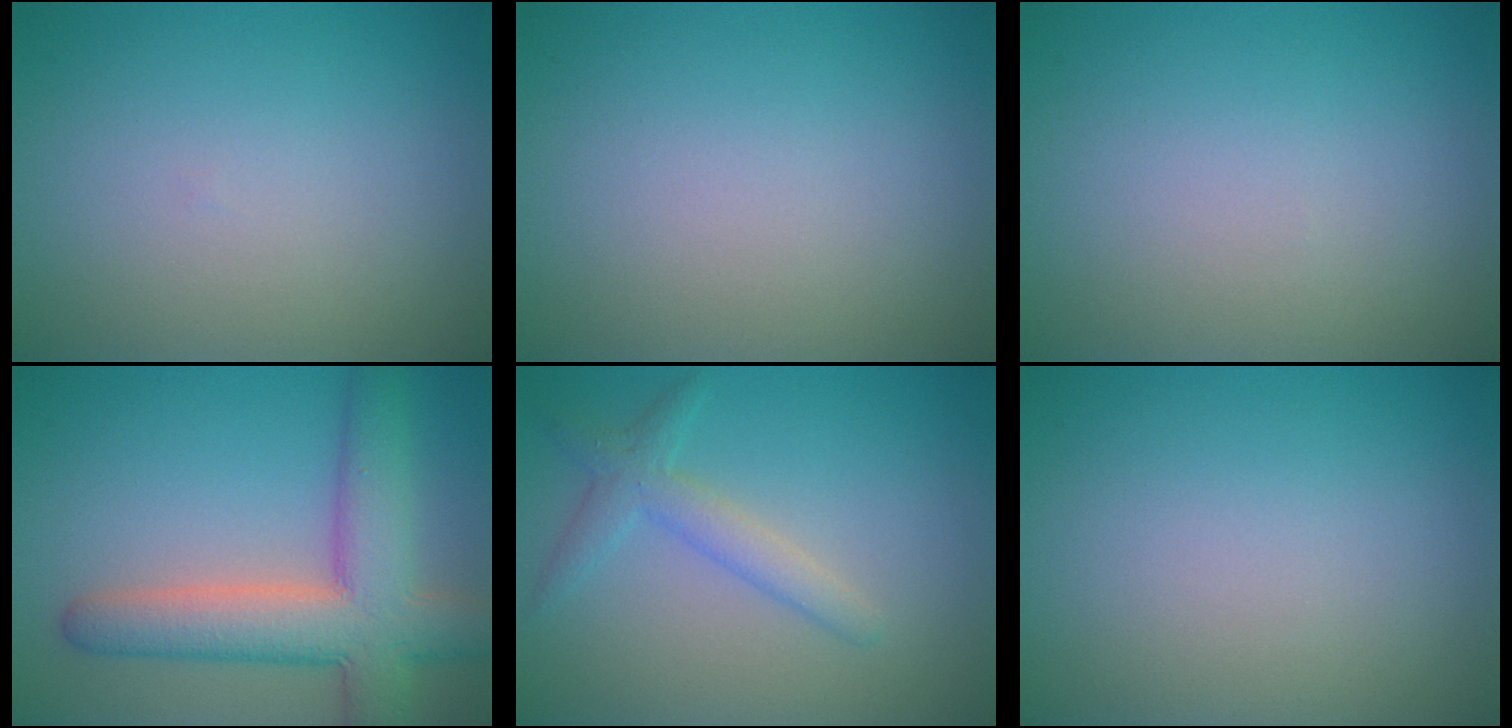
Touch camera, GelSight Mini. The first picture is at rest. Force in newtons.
{"total": 0.0}
{"total": 0.0}
{"total": 8.1, "press": 8.1, "slide": 0.7}
{"total": 2.6, "press": 2.6, "slide": 0.1}
{"total": 0.0}